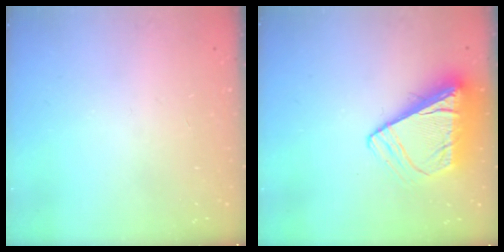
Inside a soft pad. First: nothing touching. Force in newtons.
{"total": 10.3, "press": 10.2, "slide": 1.4}